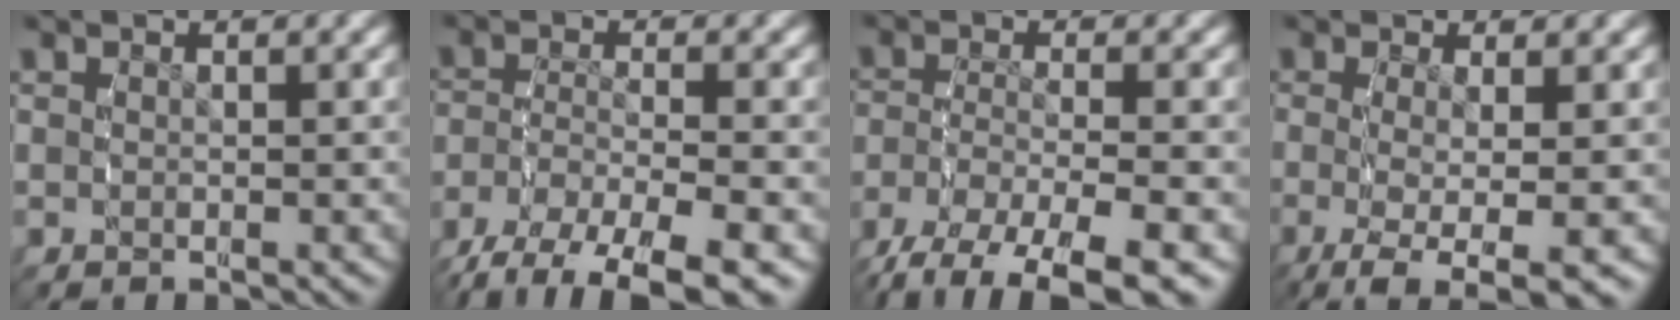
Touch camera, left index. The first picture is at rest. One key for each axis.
{"total": 8.9, "fx": -6.1, "fy": 3.6, "fz": 5.4, "tx": -0.094, "ty": -0.033, "tz": -0.072}
{"total": 8.6, "fx": -6.2, "fy": 2.8, "fz": 5.2, "tx": -0.088, "ty": -0.046, "tz": -0.064}
{"total": 8.2, "fx": -5.4, "fy": 2.5, "fz": 5.6, "tx": -0.114, "ty": -0.054, "tz": -0.055}